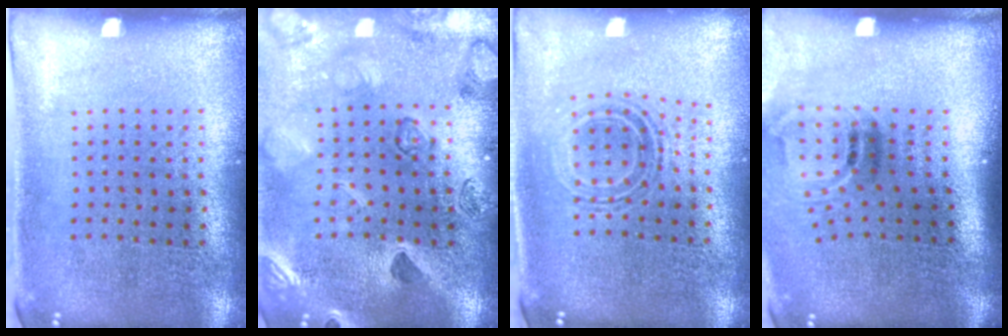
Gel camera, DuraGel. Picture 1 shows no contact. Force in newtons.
{"total": 2.1, "press": 2.1, "slide": 0.3}
{"total": 0.8, "press": 0.8, "slide": 0.3}
{"total": 2.0, "press": 1.2, "slide": 1.6}